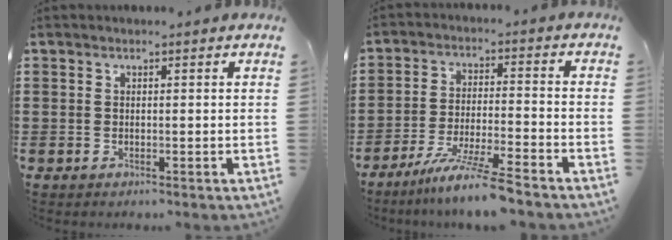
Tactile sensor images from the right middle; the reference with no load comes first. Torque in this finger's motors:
{"motor_torque": [1.27, -0.86, 0.25, 0.18]}